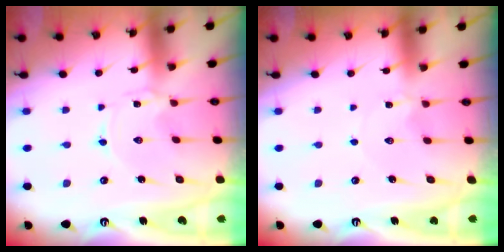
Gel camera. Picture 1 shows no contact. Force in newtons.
{"total": 1.0, "press": 1.0, "slide": 0.1}